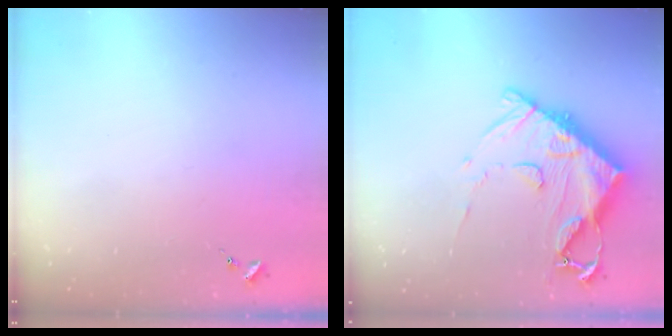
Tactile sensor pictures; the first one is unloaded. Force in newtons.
{"total": 15.2, "press": 15.1, "slide": 1.6}